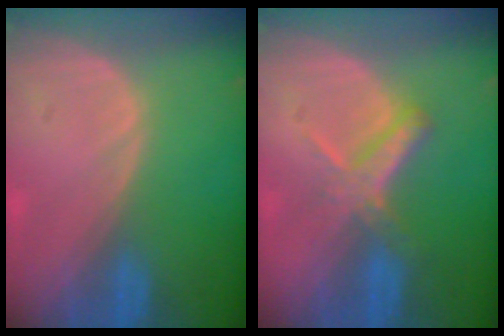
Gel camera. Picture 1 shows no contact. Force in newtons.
{"total": 5.5, "press": 5.1, "slide": 2.2}